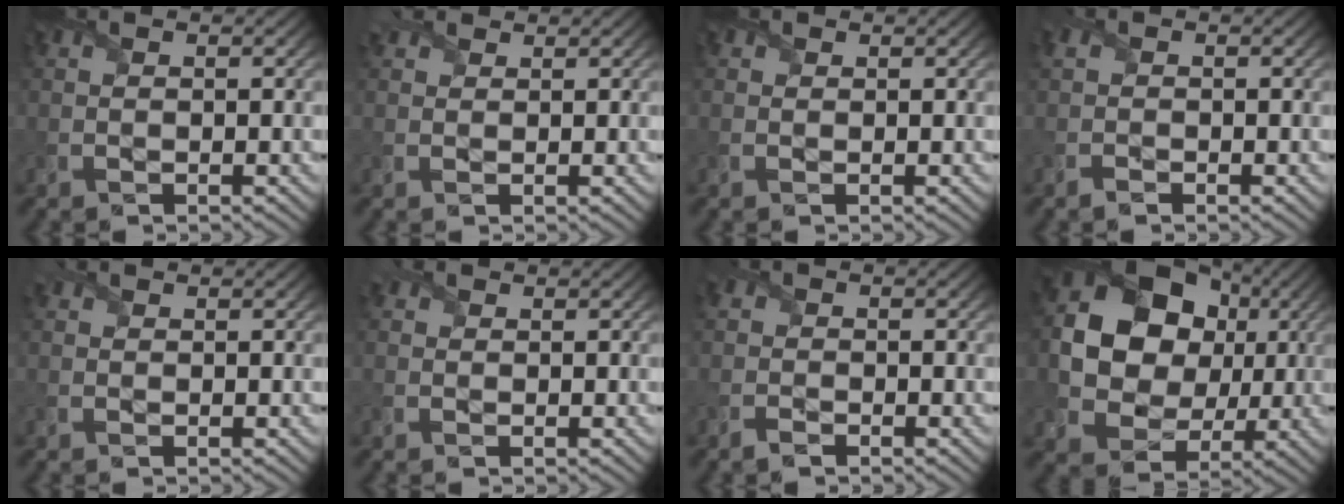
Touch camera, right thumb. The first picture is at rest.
{"total": 2.0, "force": [1.7, 0.8, 0.6], "torque": [-0.021, 0.010, 0.029]}
{"total": 0.5, "force": [0.3, 0.4, 0.0], "torque": [-0.002, -0.001, 0.003]}
{"total": 1.3, "force": [-0.5, 1.0, 0.7], "torque": [-0.024, 0.001, -0.018]}
{"total": 0.7, "force": [0.5, 0.5, 0.2], "torque": [-0.009, 0.001, 0.005]}
{"total": 1.0, "force": [0.5, 0.8, 0.3], "torque": [-0.012, -0.001, 0.004]}
{"total": 1.6, "force": [-1.1, 1.0, 0.7], "torque": [-0.024, -0.002, -0.029]}
{"total": 14.1, "force": [2.4, 11.4, 8.0], "torque": [-0.165, 0.010, 0.035]}